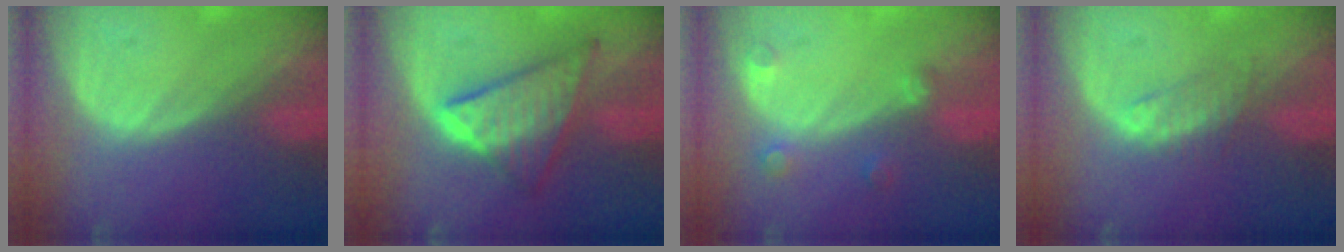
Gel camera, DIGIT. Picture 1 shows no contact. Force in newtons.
{"total": 9.2, "press": 9.1, "slide": 0.6}
{"total": 2.6, "press": 2.6, "slide": 0.5}
{"total": 2.5, "press": 2.4, "slide": 0.3}